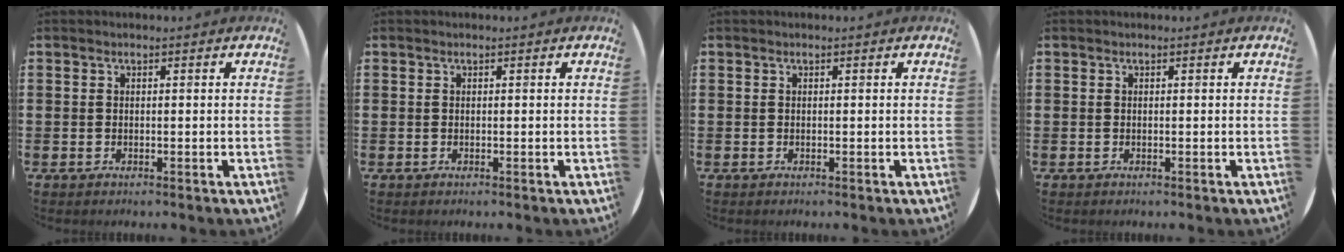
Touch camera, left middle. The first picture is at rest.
{"total": 0.0}
{"total": 0.0}
{"total": 0.0}